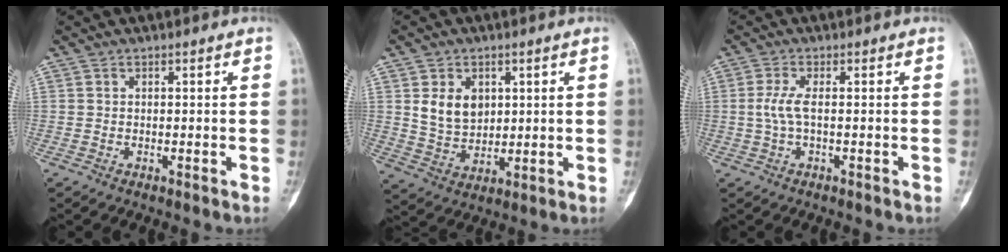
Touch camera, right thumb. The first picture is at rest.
{"total": 7.8, "force": [2.3, 5.8, 4.7], "torque": [-0.056, -0.017, 0.052]}
{"total": 3.5, "force": [-0.1, 1.0, 3.3], "torque": [-0.090, 0.003, -0.004]}